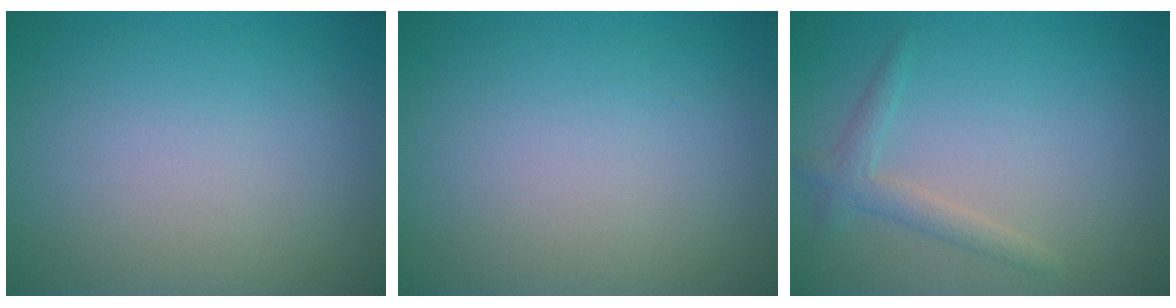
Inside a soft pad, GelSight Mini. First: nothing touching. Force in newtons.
{"total": 0.0}
{"total": 1.8, "press": 1.8, "slide": 0.1}